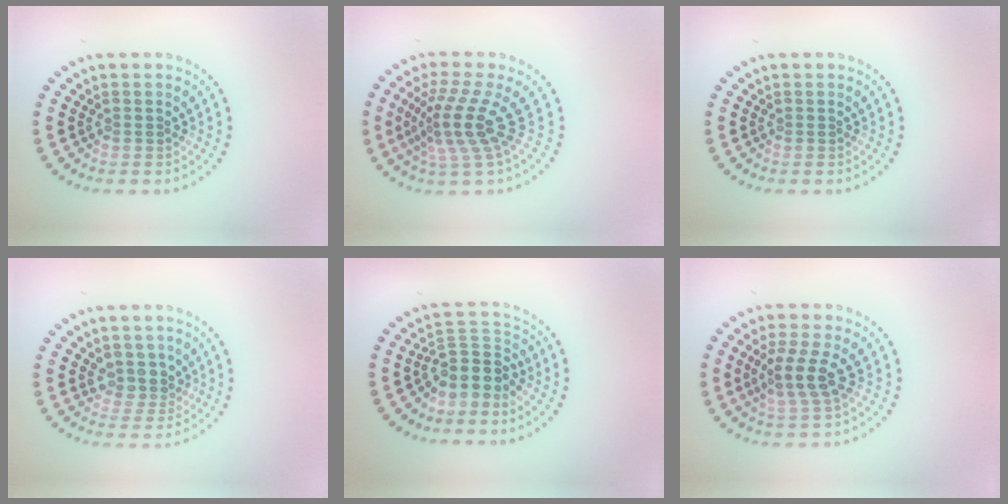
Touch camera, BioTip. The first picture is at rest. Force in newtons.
{"total": 4.2, "press": 2.8, "slide": 3.1}
{"total": 0.0}
{"total": 2.5, "press": 2.2, "slide": 1.2}
{"total": 3.5, "press": 2.7, "slide": 2.3}
{"total": 3.0, "press": 2.7, "slide": 1.4}